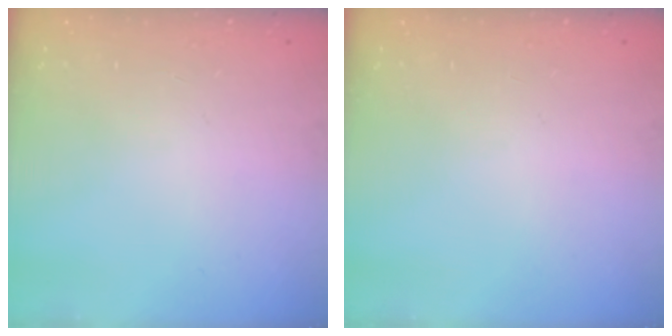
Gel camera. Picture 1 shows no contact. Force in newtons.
{"total": 0.0}